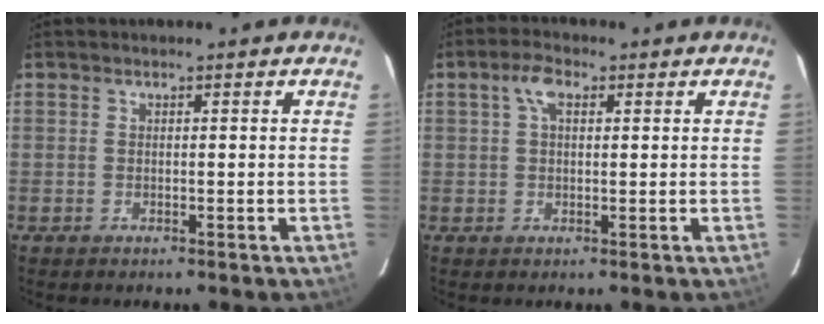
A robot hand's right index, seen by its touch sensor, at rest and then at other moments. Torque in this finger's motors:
{"motor_torque": [0.42, 0.11, 0.13, 0.06]}